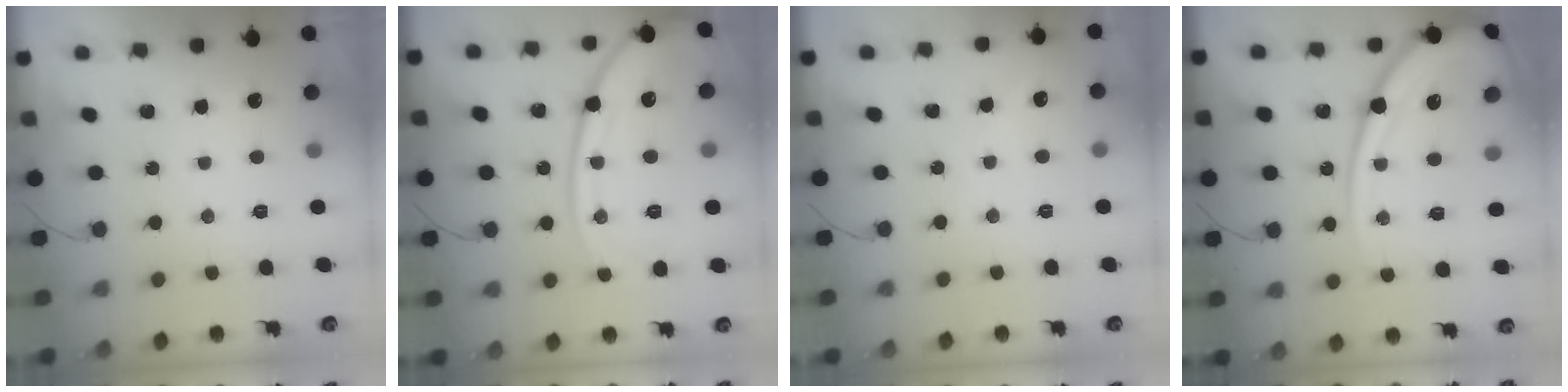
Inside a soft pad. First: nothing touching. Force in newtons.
{"total": 17.8, "press": 17.8, "slide": 1.6}
{"total": 3.6, "press": 3.6, "slide": 0.4}
{"total": 17.3, "press": 17.2, "slide": 1.9}